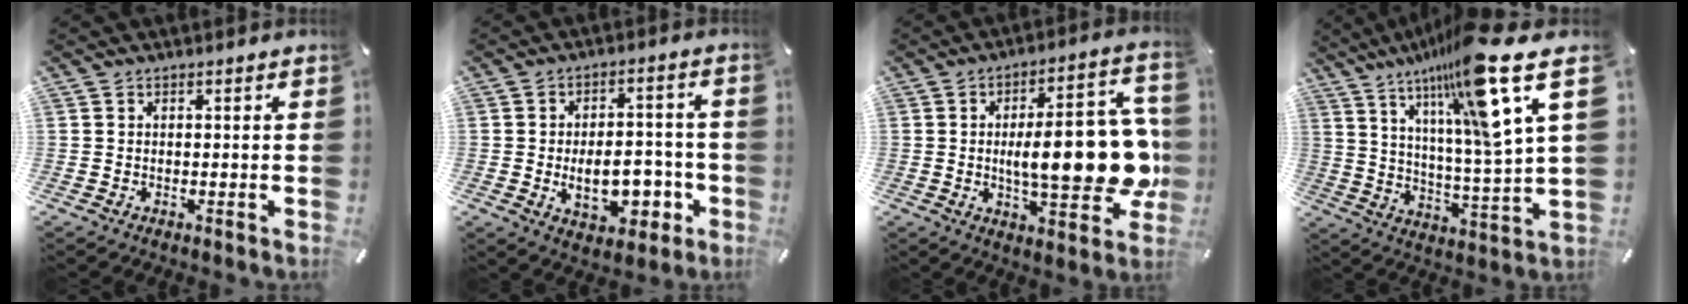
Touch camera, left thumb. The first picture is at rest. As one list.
[{"total": 12.1, "force": [-2.9, 7.4, 9.1], "torque": [-0.130, 0.007, -0.046]}, {"total": 21.9, "force": [-0.6, 7.3, 20.7], "torque": [-0.278, -0.008, -0.002]}, {"total": 22.6, "force": [15.0, 1.8, 16.8], "torque": [-0.279, -0.097, 0.222]}]